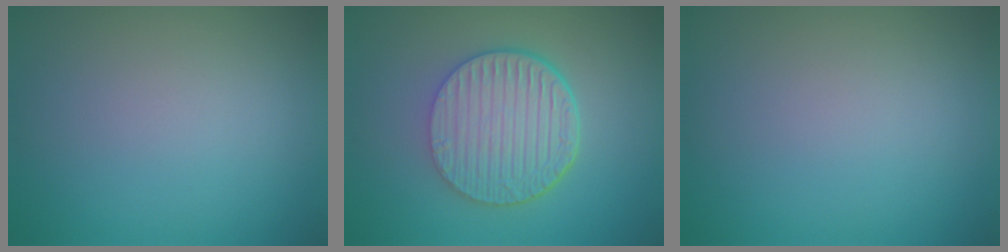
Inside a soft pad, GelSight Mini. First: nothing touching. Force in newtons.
{"total": 7.1, "press": 4.8, "slide": 5.2}
{"total": 0.0}